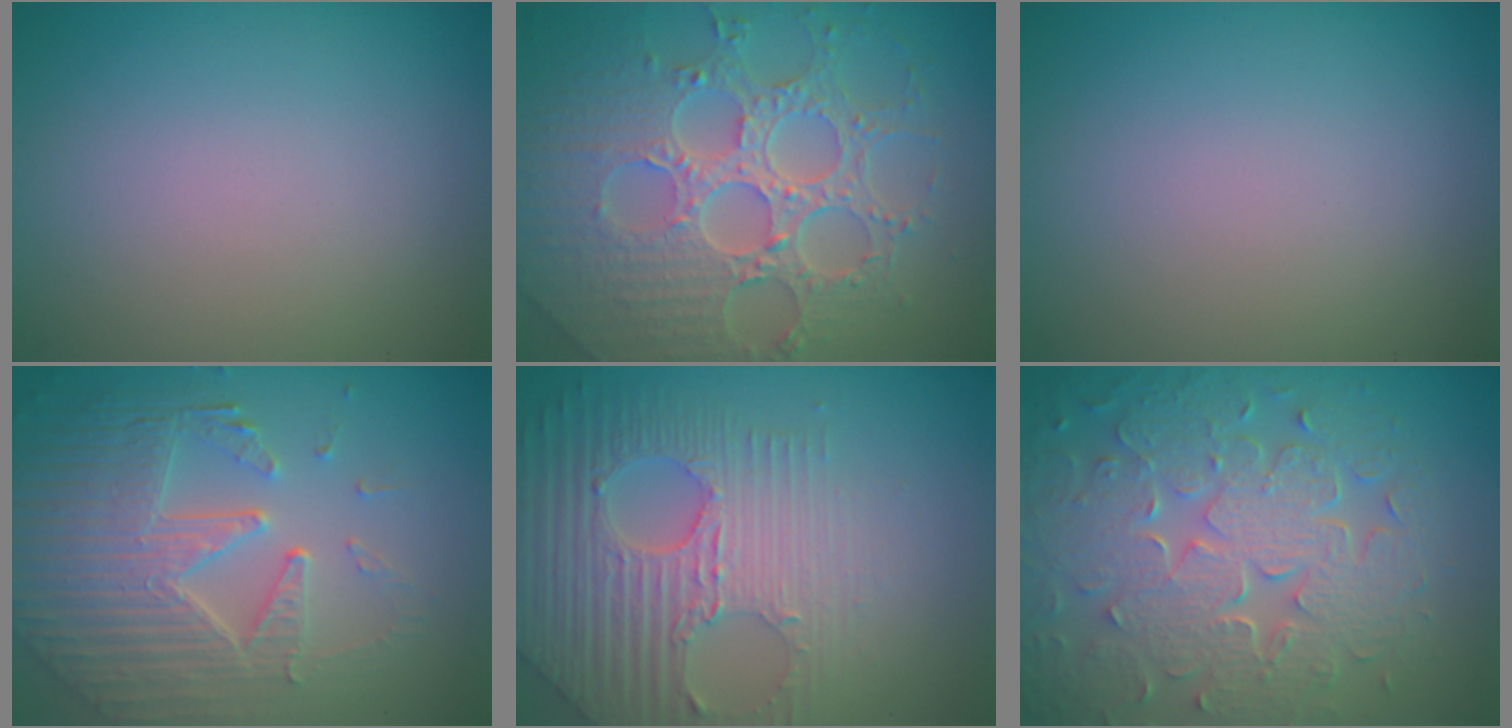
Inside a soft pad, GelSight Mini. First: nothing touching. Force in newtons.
{"total": 8.2, "press": 6.0, "slide": 5.6}
{"total": 0.0}
{"total": 7.1, "press": 5.3, "slide": 4.7}
{"total": 6.4, "press": 5.0, "slide": 3.9}
{"total": 8.8, "press": 6.3, "slide": 6.1}